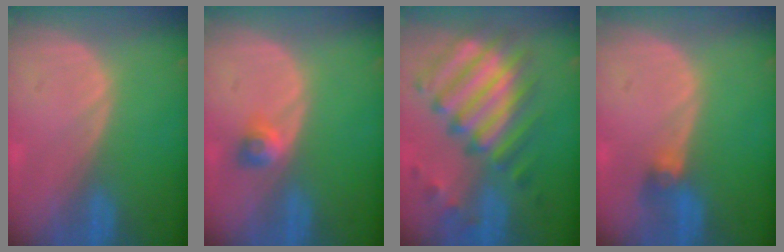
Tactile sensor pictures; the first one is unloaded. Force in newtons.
{"total": 2.5, "press": 2.2, "slide": 1.3}
{"total": 11.7, "press": 10.4, "slide": 5.3}
{"total": 2.8, "press": 2.6, "slide": 1.0}